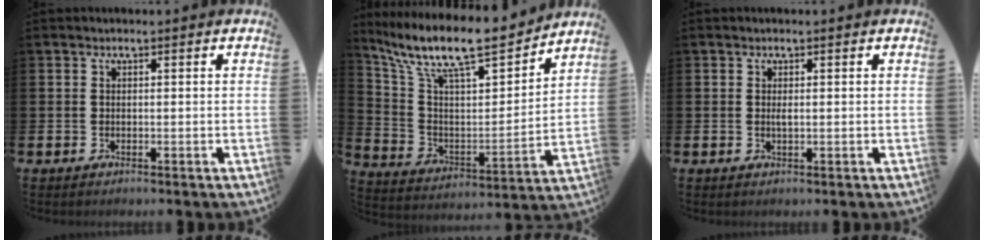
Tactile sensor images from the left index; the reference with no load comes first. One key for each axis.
{"total": 11.8, "fx": 10.1, "fy": 2.6, "fz": 5.5, "tx": -0.138, "ty": -0.072, "tz": 0.170}
{"total": 0.8, "fx": 0.2, "fy": 0.2, "fz": 0.7, "tx": -0.016, "ty": 0.001, "tz": 0.003}